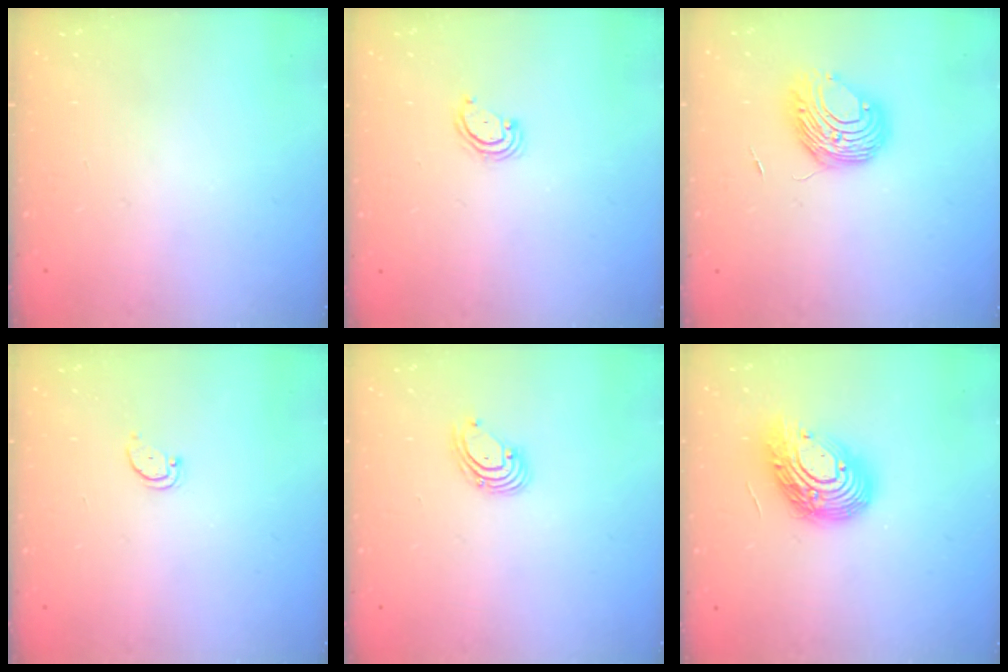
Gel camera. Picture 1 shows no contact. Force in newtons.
{"total": 2.9, "press": 2.9, "slide": 0.3}
{"total": 9.1, "press": 9.1, "slide": 0.4}
{"total": 2.5, "press": 2.4, "slide": 0.4}
{"total": 2.6, "press": 2.6, "slide": 0.1}
{"total": 16.1, "press": 16.0, "slide": 1.3}